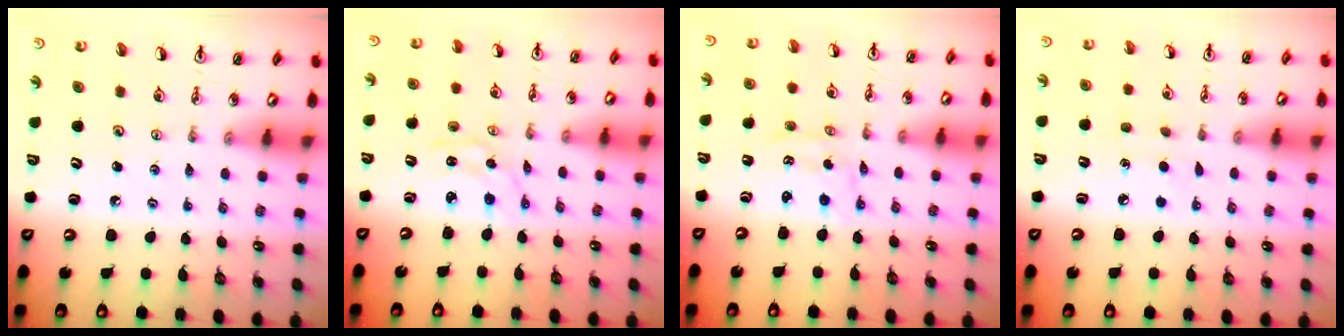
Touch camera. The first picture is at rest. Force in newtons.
{"total": 1.6, "press": 1.6, "slide": 0.3}
{"total": 0.9, "press": 0.9, "slide": 0.1}
{"total": 5.0, "press": 5.0, "slide": 0.4}